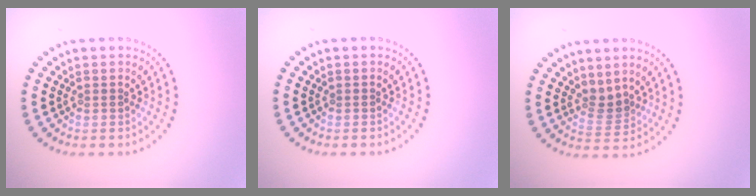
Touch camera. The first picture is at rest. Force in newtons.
{"total": 0.0}
{"total": 1.8, "press": 1.4, "slide": 1.2}